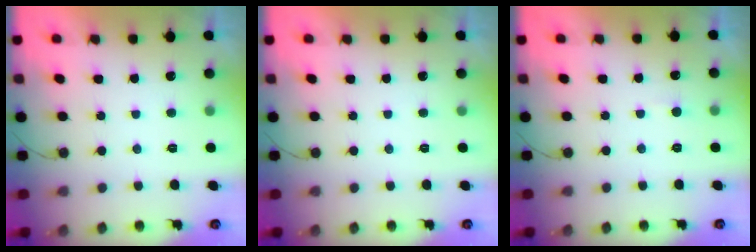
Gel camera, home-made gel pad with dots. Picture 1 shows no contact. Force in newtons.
{"total": 0.0}
{"total": 2.9, "press": 2.9, "slide": 0.3}